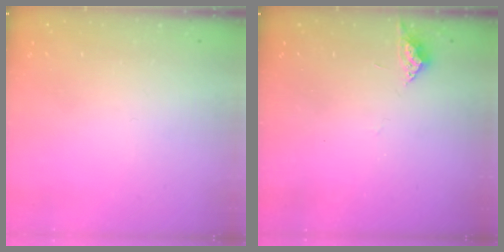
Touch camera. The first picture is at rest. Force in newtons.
{"total": 3.7, "press": 3.7, "slide": 0.5}